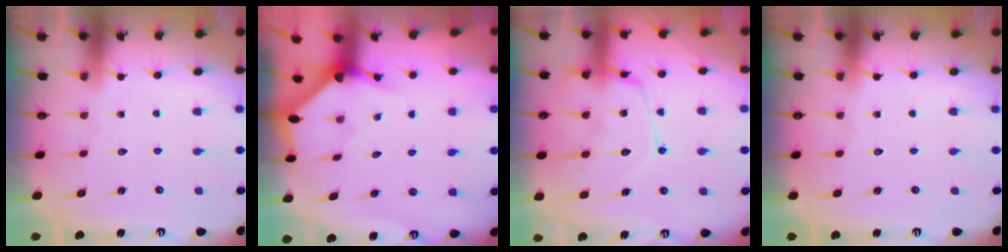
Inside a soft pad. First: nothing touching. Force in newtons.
{"total": 2.6, "press": 2.6, "slide": 0.1}
{"total": 17.4, "press": 17.3, "slide": 1.3}
{"total": 0.0}